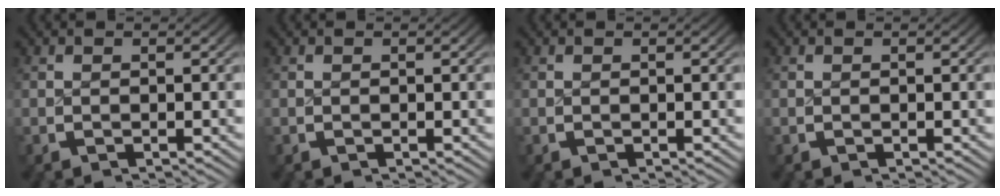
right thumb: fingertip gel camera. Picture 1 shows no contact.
{"total": 0.0}
{"total": 0.0}
{"total": 0.0}